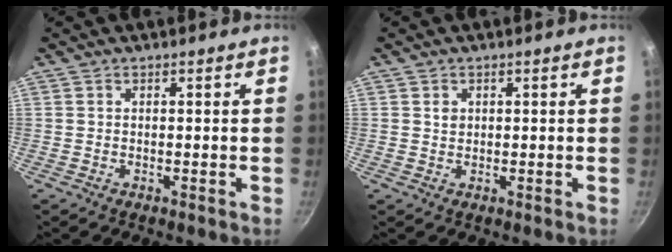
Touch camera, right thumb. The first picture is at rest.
{"total": 1.4, "force": [0.5, 1.2, 0.6], "torque": [-0.007, 0.001, 0.007]}